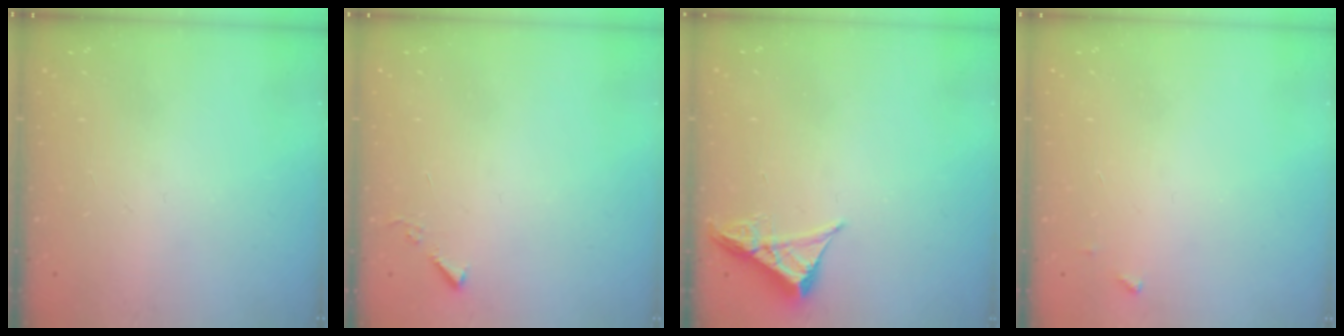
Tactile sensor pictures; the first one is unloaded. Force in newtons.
{"total": 3.2, "press": 3.2, "slide": 0.5}
{"total": 4.8, "press": 4.8, "slide": 0.7}
{"total": 3.6, "press": 3.6, "slide": 0.2}